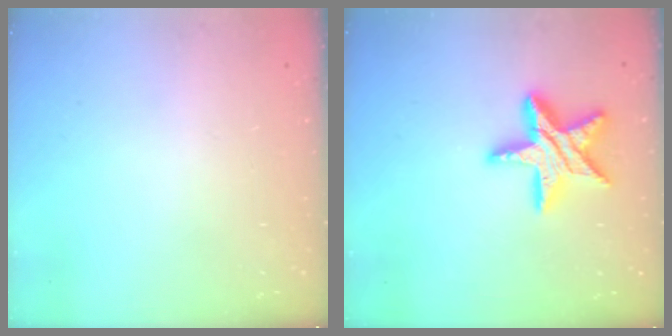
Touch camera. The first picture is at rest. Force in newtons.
{"total": 16.8, "press": 16.8, "slide": 1.1}